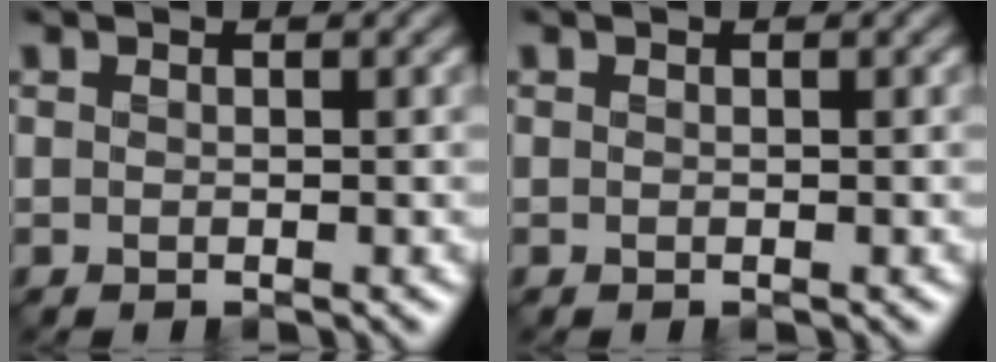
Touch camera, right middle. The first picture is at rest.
{"total": 0.0}